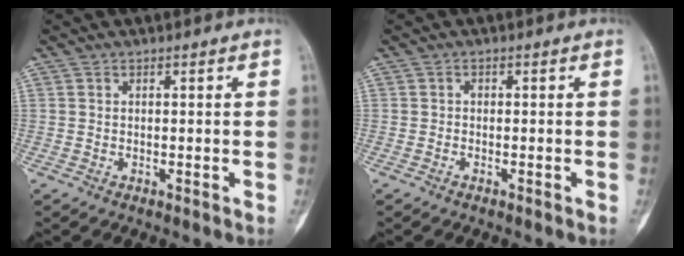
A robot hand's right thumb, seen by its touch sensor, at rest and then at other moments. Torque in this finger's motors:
{"motor_torque": [-0.13, -0.24, -0.11, 0.03, -0.02]}